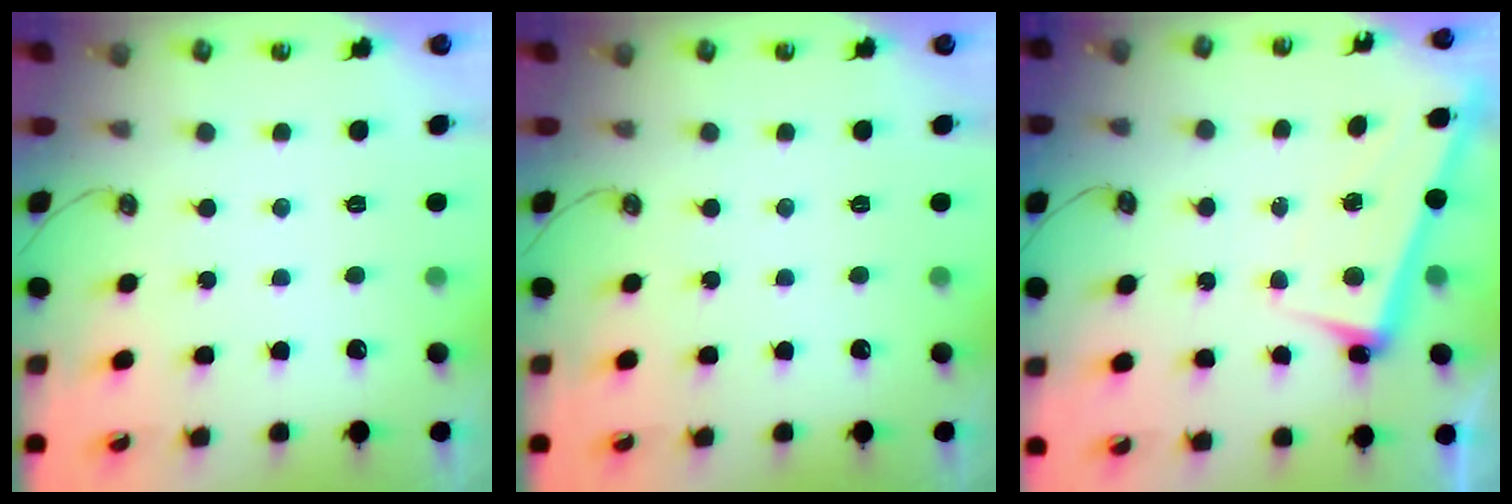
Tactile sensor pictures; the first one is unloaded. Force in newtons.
{"total": 0.0}
{"total": 2.6, "press": 2.5, "slide": 0.9}